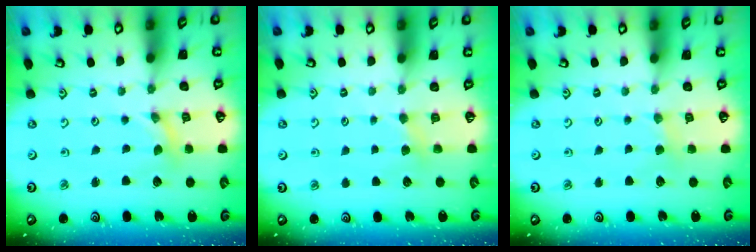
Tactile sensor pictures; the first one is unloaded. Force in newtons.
{"total": 3.0, "press": 2.9, "slide": 0.3}
{"total": 2.5, "press": 2.4, "slide": 0.4}